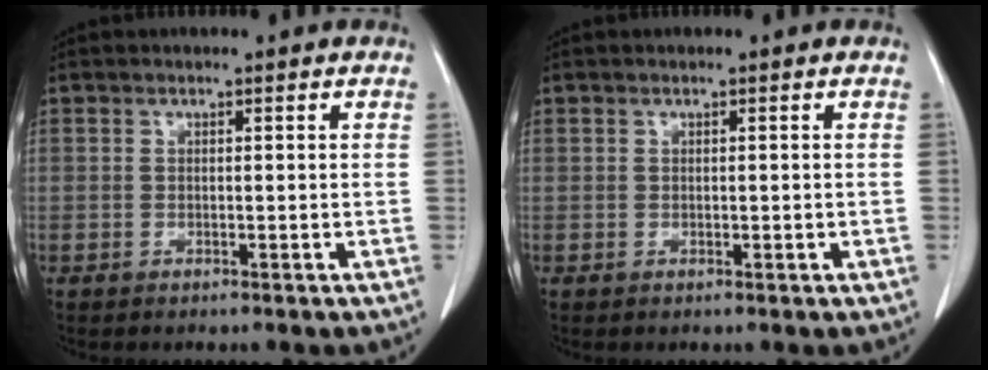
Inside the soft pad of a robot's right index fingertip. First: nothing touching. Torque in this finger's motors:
{"motor_torque": [-0.16, 0.18, -0.02, 0.00]}